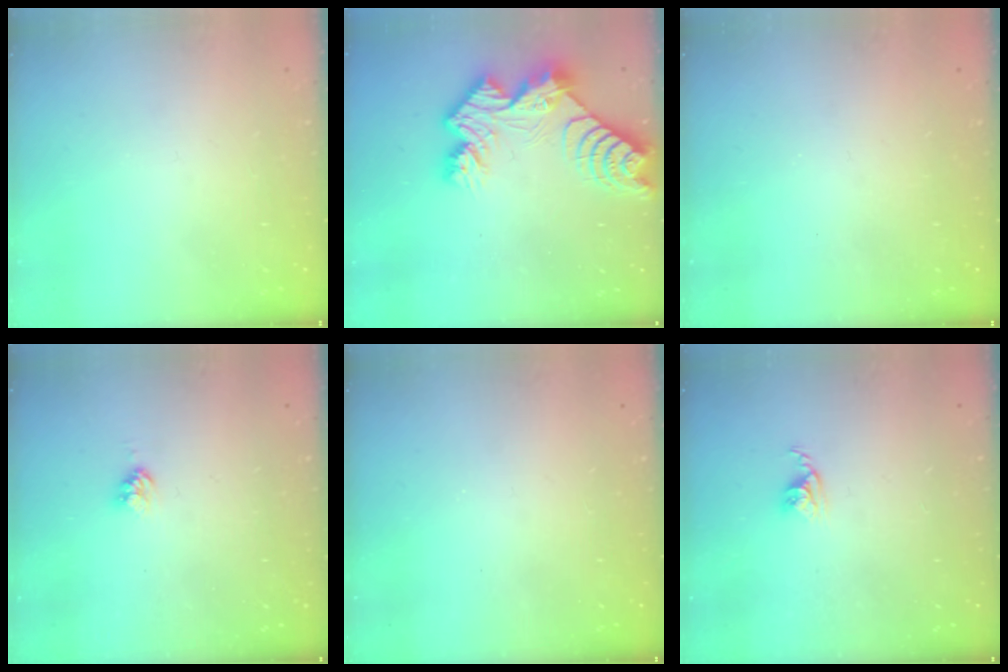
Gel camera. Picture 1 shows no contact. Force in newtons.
{"total": 18.7, "press": 18.6, "slide": 1.9}
{"total": 0.0}
{"total": 3.8, "press": 3.8, "slide": 0.3}
{"total": 0.0}
{"total": 3.8, "press": 3.7, "slide": 0.4}